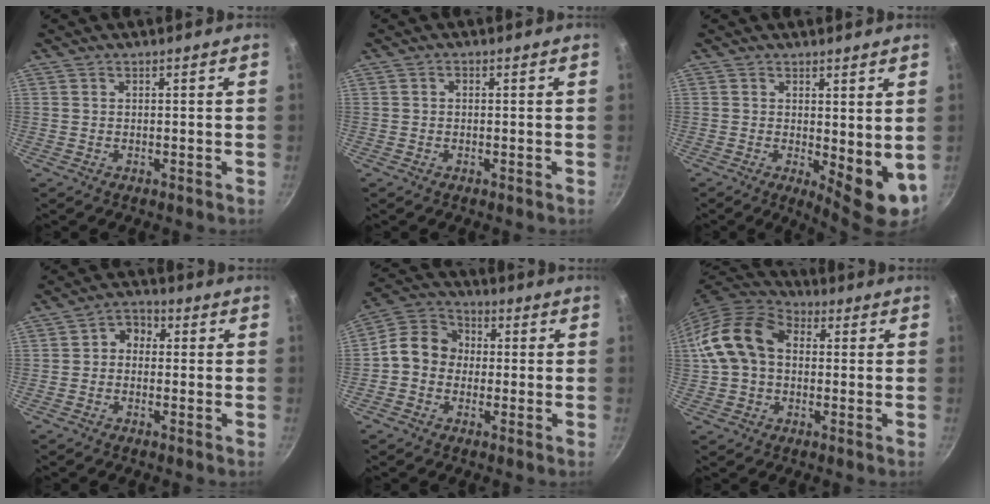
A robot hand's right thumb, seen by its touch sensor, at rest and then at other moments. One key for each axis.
{"total": 0.6, "fx": -0.1, "fy": 0.5, "fz": 0.4, "tx": -0.006, "ty": 0.005, "tz": -0.001}
{"total": 7.8, "fx": 0.6, "fy": 3.4, "fz": 7.1, "tx": -0.080, "ty": -0.014, "tz": 0.016}
{"total": 4.3, "fx": 0.0, "fy": 3.6, "fz": 2.4, "tx": -0.016, "ty": 0.013, "tz": -0.015}
{"total": 9.5, "fx": -0.6, "fy": 8.2, "fz": 4.8, "tx": -0.054, "ty": 0.031, "tz": -0.038}
{"total": 14.3, "fx": 1.0, "fy": 10.6, "fz": 9.5, "tx": -0.156, "ty": 0.033, "tz": 0.003}